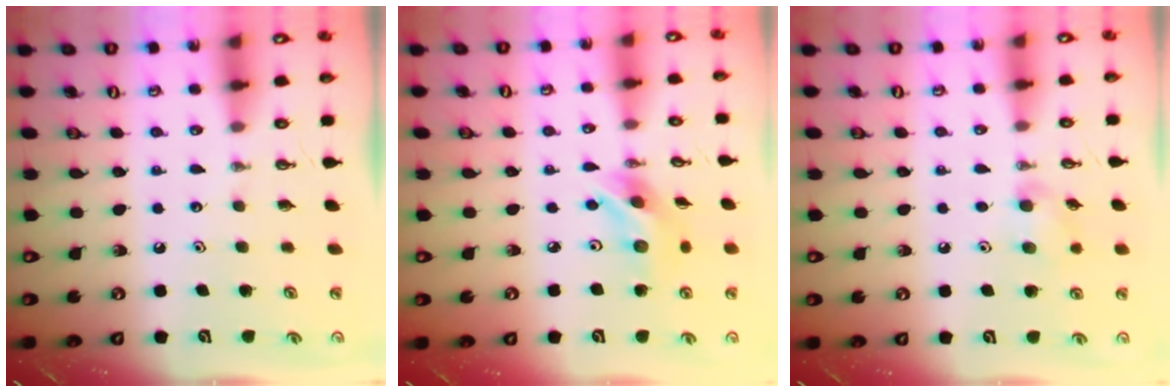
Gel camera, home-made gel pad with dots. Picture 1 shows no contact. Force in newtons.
{"total": 10.5, "press": 10.5, "slide": 0.4}
{"total": 7.9, "press": 7.9, "slide": 0.9}